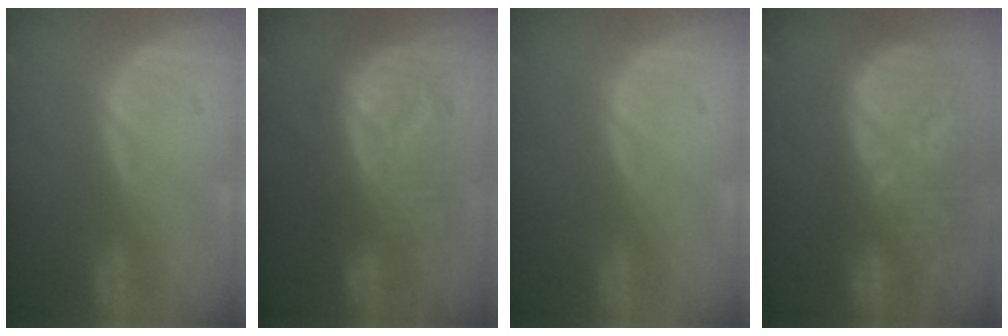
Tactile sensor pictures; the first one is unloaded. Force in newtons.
{"total": 9.3, "press": 9.3, "slide": 0.4}
{"total": 0.0}
{"total": 13.4, "press": 11.6, "slide": 6.8}